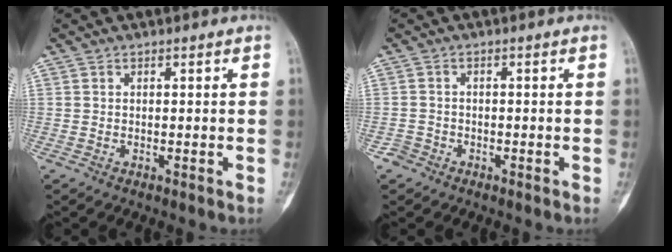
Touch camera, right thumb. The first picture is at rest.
{"total": 1.8, "force": [-1.2, 1.3, -0.2], "torque": [0.005, 0.006, -0.027]}